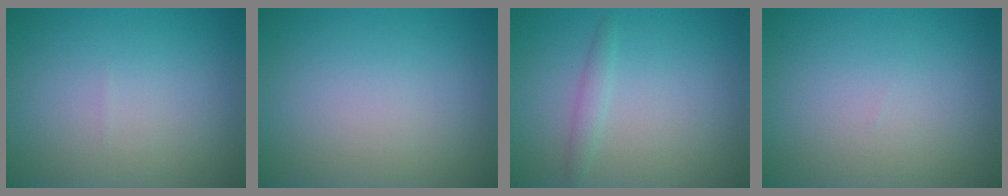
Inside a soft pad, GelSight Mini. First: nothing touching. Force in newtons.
{"total": 0.0}
{"total": 1.3, "press": 1.3, "slide": 0.0}
{"total": 0.0}